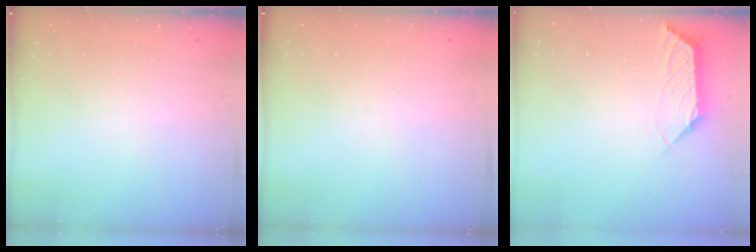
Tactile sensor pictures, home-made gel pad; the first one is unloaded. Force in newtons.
{"total": 0.0}
{"total": 1.4, "press": 1.3, "slide": 0.4}